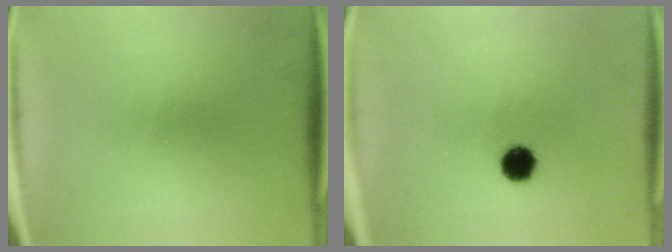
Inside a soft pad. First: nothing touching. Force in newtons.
{"total": 5.1}